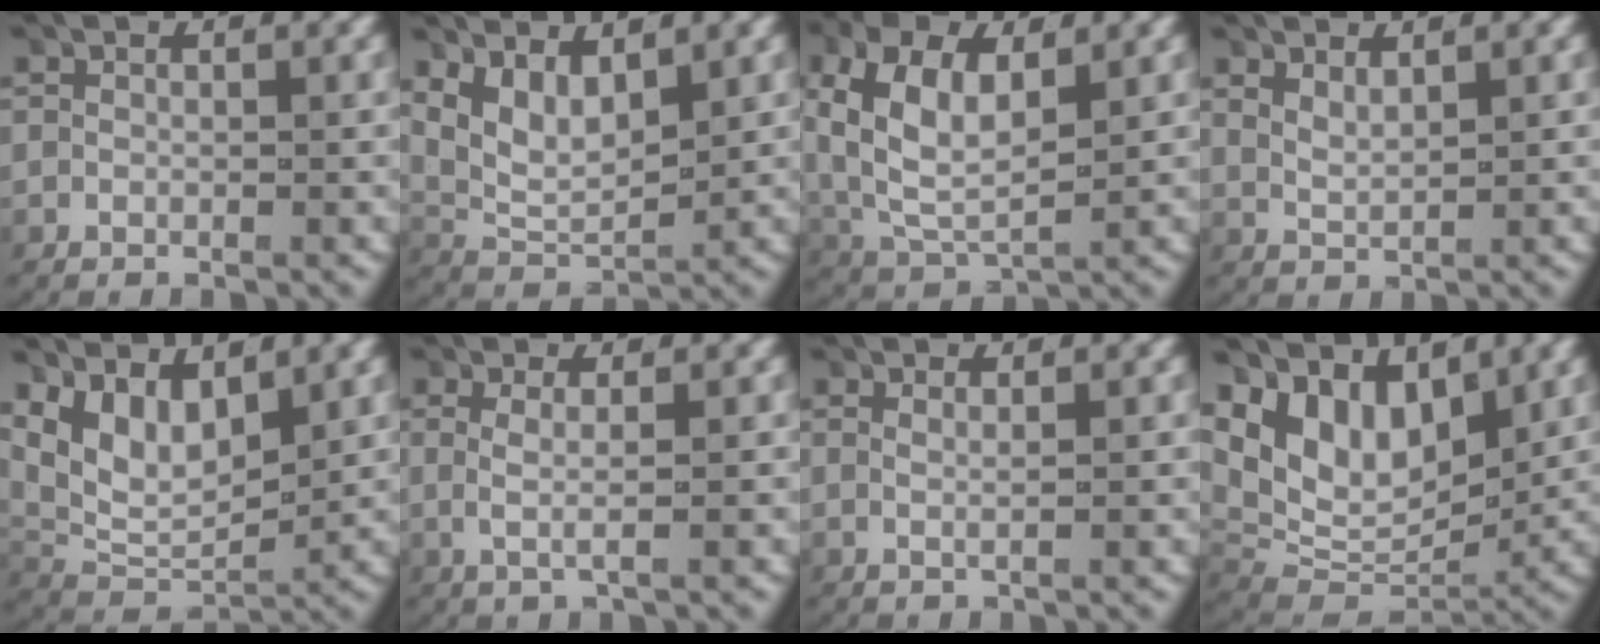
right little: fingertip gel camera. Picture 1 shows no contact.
{"total": 6.3, "force": [1.7, 4.5, 4.1], "torque": [-0.100, -0.013, 0.034]}
{"total": 7.0, "force": [1.0, 5.0, 4.8], "torque": [-0.138, -0.033, 0.035]}
{"total": 1.5, "force": [1.2, 0.2, 0.9], "torque": [-0.028, -0.007, 0.032]}
{"total": 7.7, "force": [1.7, 5.5, 5.0], "torque": [-0.111, -0.012, 0.035]}
{"total": 2.1, "force": [0.3, 0.2, 2.1], "torque": [-0.052, -0.008, 0.011]}
{"total": 1.1, "force": [0.5, -0.5, 0.8], "torque": [-0.022, -0.008, 0.015]}
{"total": 10.5, "force": [1.6, 7.9, 6.8], "torque": [-0.162, -0.043, 0.045]}